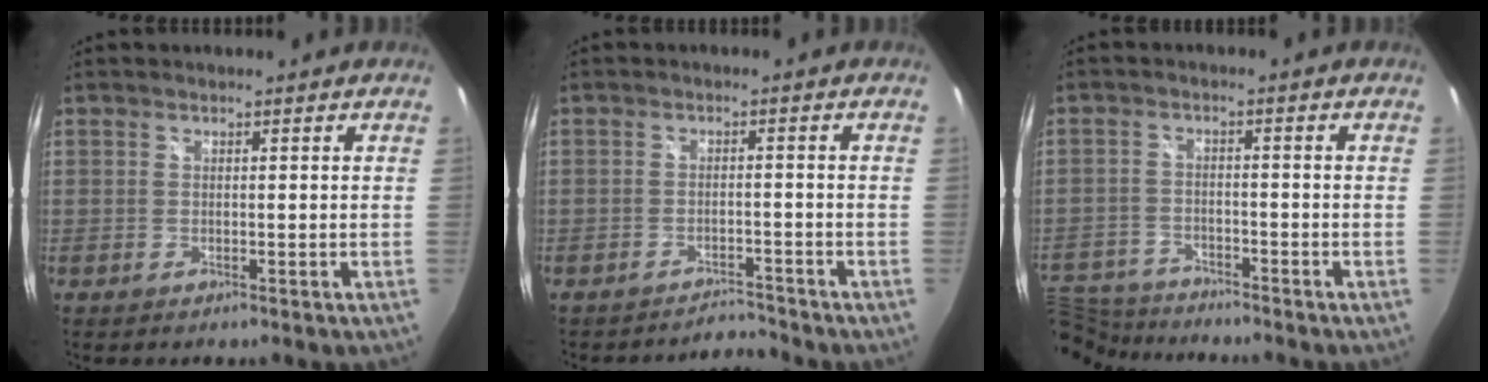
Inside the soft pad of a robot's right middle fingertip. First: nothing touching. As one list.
[{"total": 3.2, "force": [-3.2, 0.1, -0.3], "torque": [0.002, 0.002, -0.052]}, {"total": 12.1, "force": [-10.7, 4.3, 3.7], "torque": [-0.117, -0.009, -0.192]}]